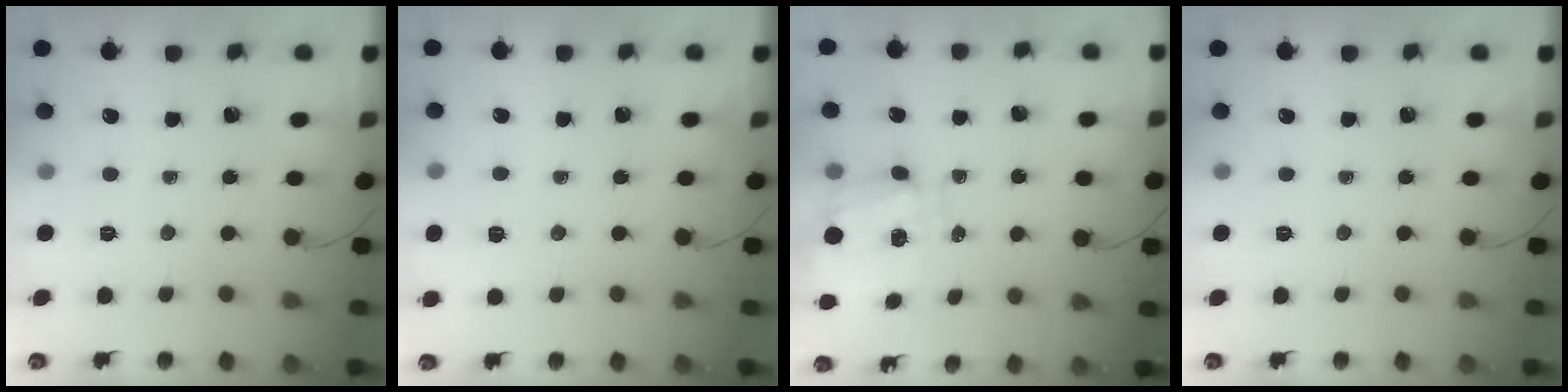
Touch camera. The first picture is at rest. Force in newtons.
{"total": 2.4, "press": 1.8, "slide": 1.6}
{"total": 1.5, "press": 1.5, "slide": 0.4}
{"total": 0.0}